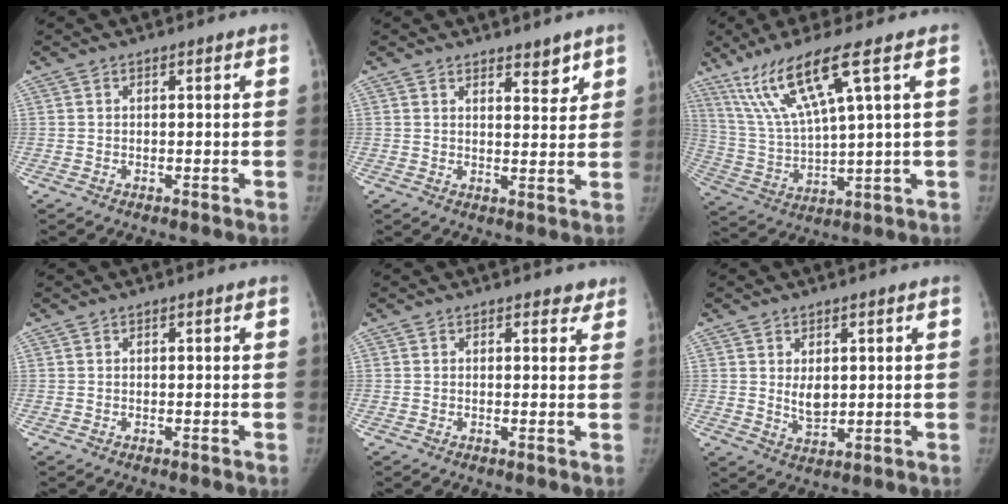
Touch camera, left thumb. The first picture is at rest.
{"total": 3.8, "force": [3.0, 1.6, 1.7], "torque": [0.000, -0.022, 0.044]}
{"total": 13.8, "force": [7.6, 1.3, 11.4], "torque": [-0.247, -0.028, 0.160]}
{"total": 0.0}
{"total": 1.8, "force": [1.5, 1.1, 0.3], "torque": [0.022, -0.007, 0.010]}
{"total": 4.3, "force": [0.9, 2.7, 3.2], "torque": [-0.039, -0.014, 0.024]}